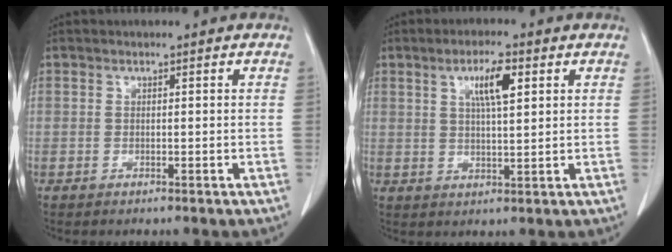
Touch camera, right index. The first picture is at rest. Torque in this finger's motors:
{"motor_torque": [0.32, 0.30, 0.15, 0.05]}